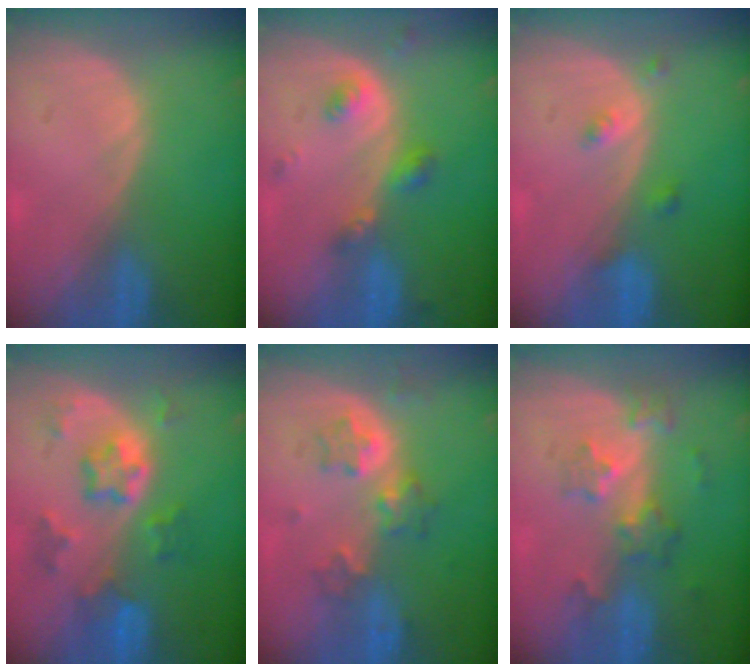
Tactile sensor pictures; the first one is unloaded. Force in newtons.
{"total": 4.7, "press": 4.2, "slide": 2.1}
{"total": 2.1, "press": 2.1, "slide": 0.2}
{"total": 7.5, "press": 6.6, "slide": 3.6}
{"total": 5.8, "press": 5.4, "slide": 2.0}
{"total": 6.1, "press": 5.3, "slide": 2.9}